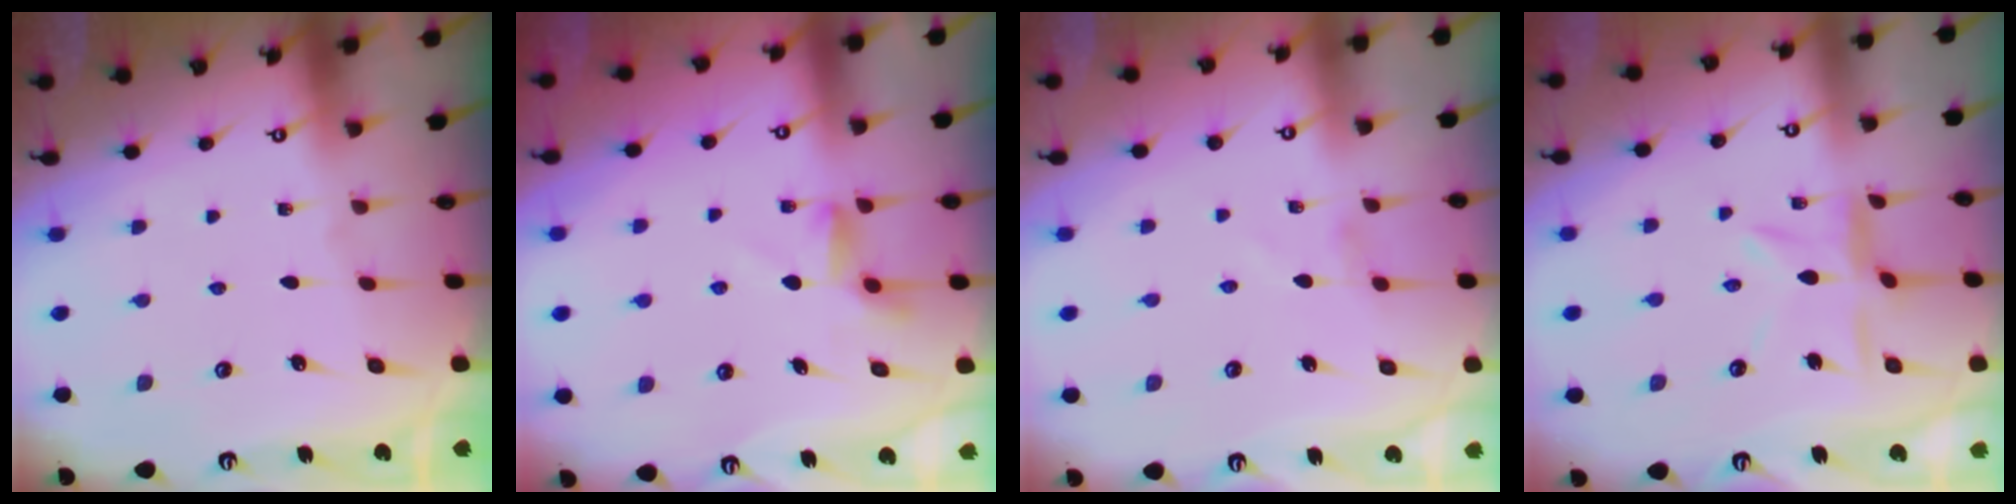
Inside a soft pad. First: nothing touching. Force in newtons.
{"total": 3.5, "press": 3.3, "slide": 1.0}
{"total": 0.6, "press": 0.6, "slide": 0.2}
{"total": 6.7, "press": 6.7, "slide": 0.5}